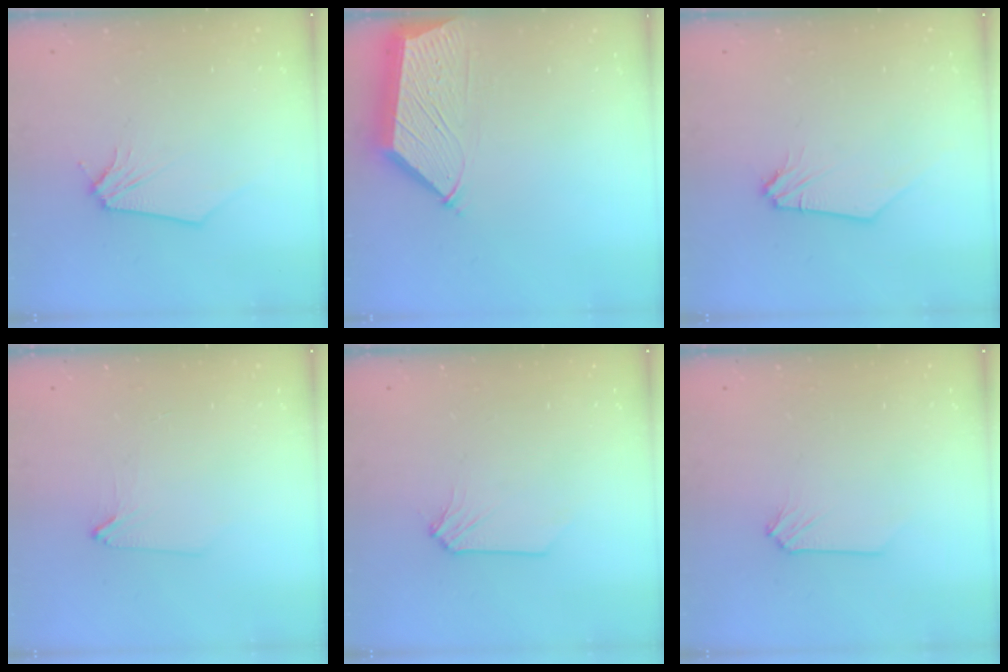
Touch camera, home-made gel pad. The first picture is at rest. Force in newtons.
{"total": 6.8, "press": 6.8, "slide": 0.8}
{"total": 1.2, "press": 1.2, "slide": 0.2}
{"total": 1.3, "press": 1.3, "slide": 0.2}
{"total": 0.7, "press": 0.7, "slide": 0.1}
{"total": 0.0}